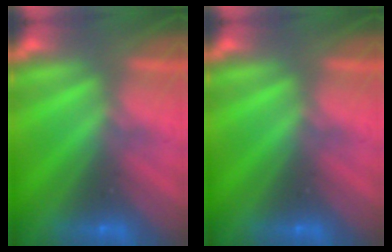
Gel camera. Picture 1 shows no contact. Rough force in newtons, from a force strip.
{"total": 0.0}